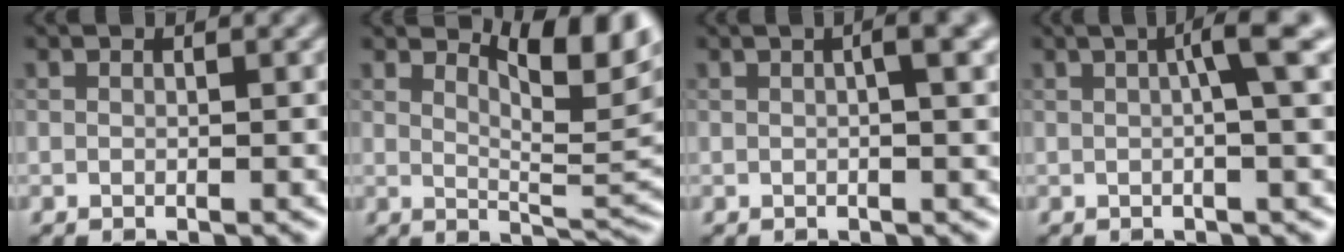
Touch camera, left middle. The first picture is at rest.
{"total": 6.7, "force": [4.0, 1.9, 5.0], "torque": [-0.072, -0.005, 0.066]}
{"total": 3.5, "force": [0.8, 1.0, 3.3], "torque": [-0.040, 0.011, 0.003]}
{"total": 4.4, "force": [0.8, 0.6, 4.3], "torque": [-0.059, 0.016, 0.009]}